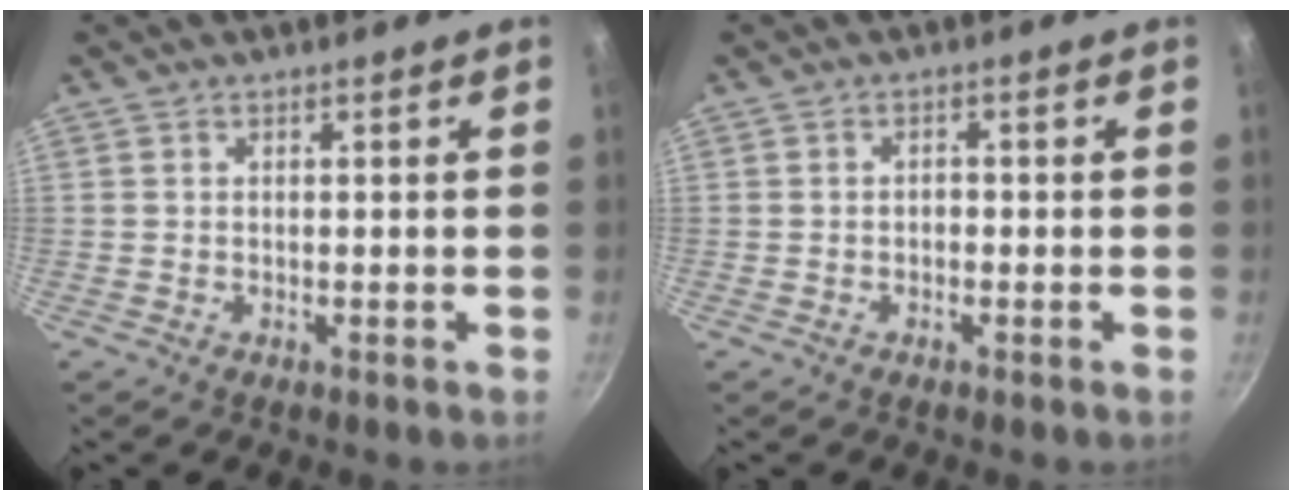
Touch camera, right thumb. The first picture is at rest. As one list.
[{"total": 0.8, "force": [-0.3, 0.6, 0.4], "torque": [0.000, 0.005, -0.007]}]